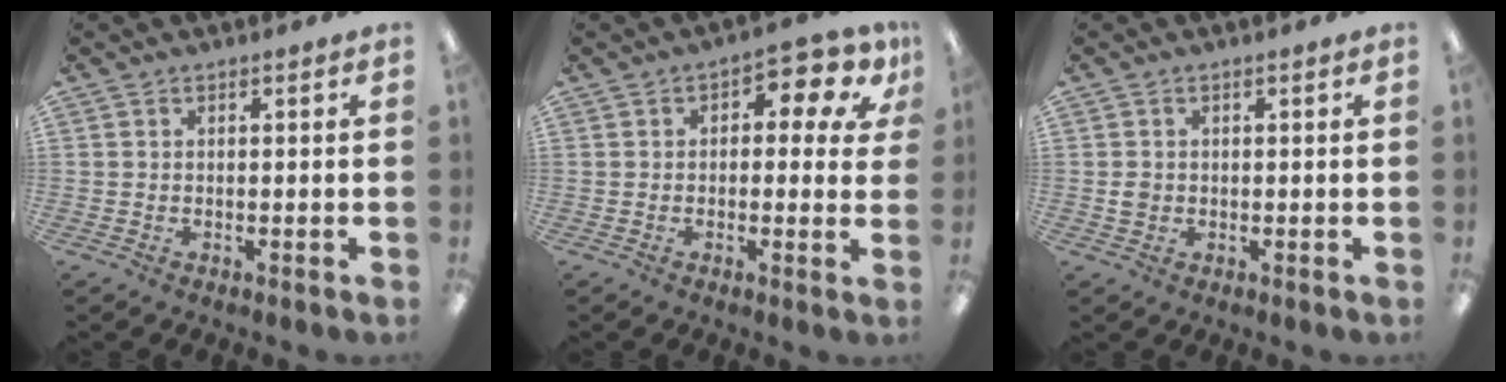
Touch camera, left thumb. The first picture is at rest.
{"total": 7.3, "force": [2.6, 3.7, 5.8], "torque": [-0.073, -0.010, 0.039]}
{"total": 2.0, "force": [0.1, 1.7, 0.9], "torque": [-0.010, 0.002, -0.002]}